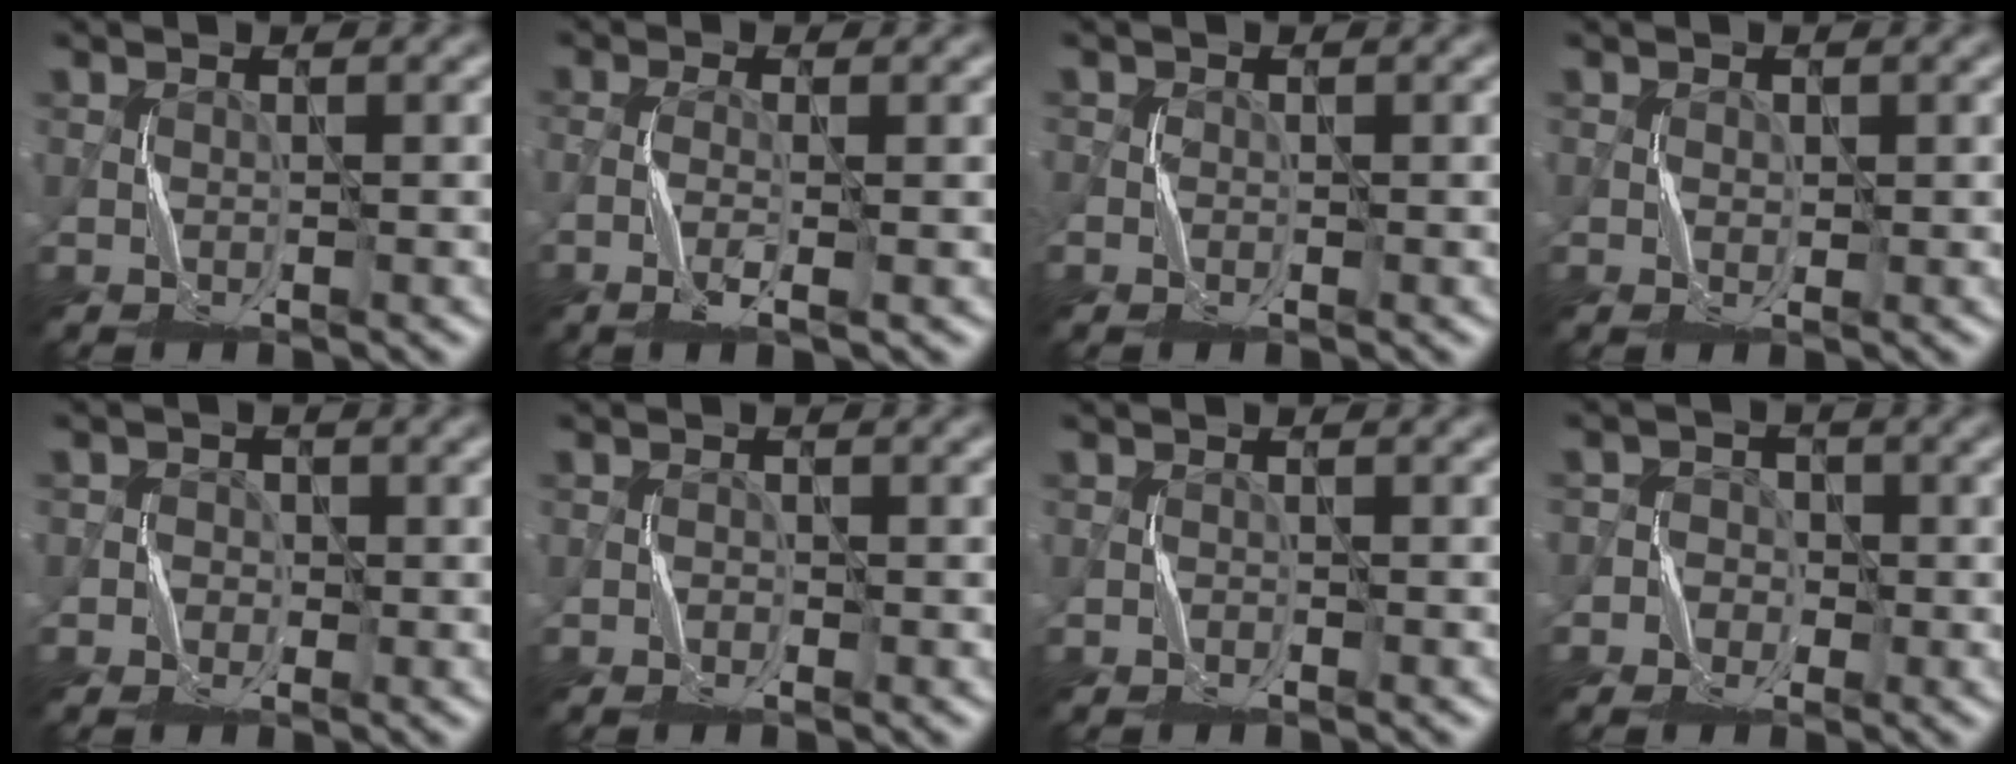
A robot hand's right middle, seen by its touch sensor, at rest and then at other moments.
{"total": 2.3, "force": [-1.1, 0.2, 2.0], "torque": [-0.047, 0.000, -0.026]}
{"total": 1.1, "force": [-0.5, 0.9, 0.5], "torque": [-0.012, -0.002, -0.012]}
{"total": 0.6, "force": [0.0, 0.4, 0.4], "torque": [-0.007, 0.000, 0.001]}
{"total": 1.7, "force": [-0.5, 1.6, 0.3], "torque": [0.009, 0.002, -0.022]}
{"total": 1.0, "force": [-0.7, 0.5, 0.4], "torque": [-0.003, 0.002, -0.014]}
{"total": 0.7, "force": [-0.6, 0.2, 0.1], "torque": [-0.001, 0.003, -0.011]}
{"total": 2.5, "force": [-1.0, 2.3, 0.1], "torque": [0.016, 0.014, -0.038]}